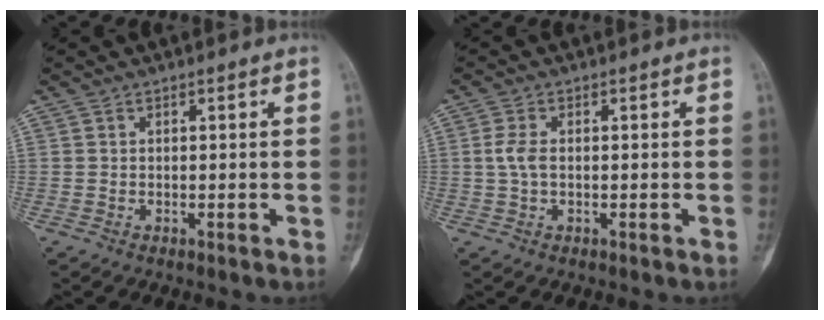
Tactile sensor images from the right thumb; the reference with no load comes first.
{"total": 2.9, "force": [0.1, 1.5, 2.5], "torque": [-0.060, 0.005, -0.002]}